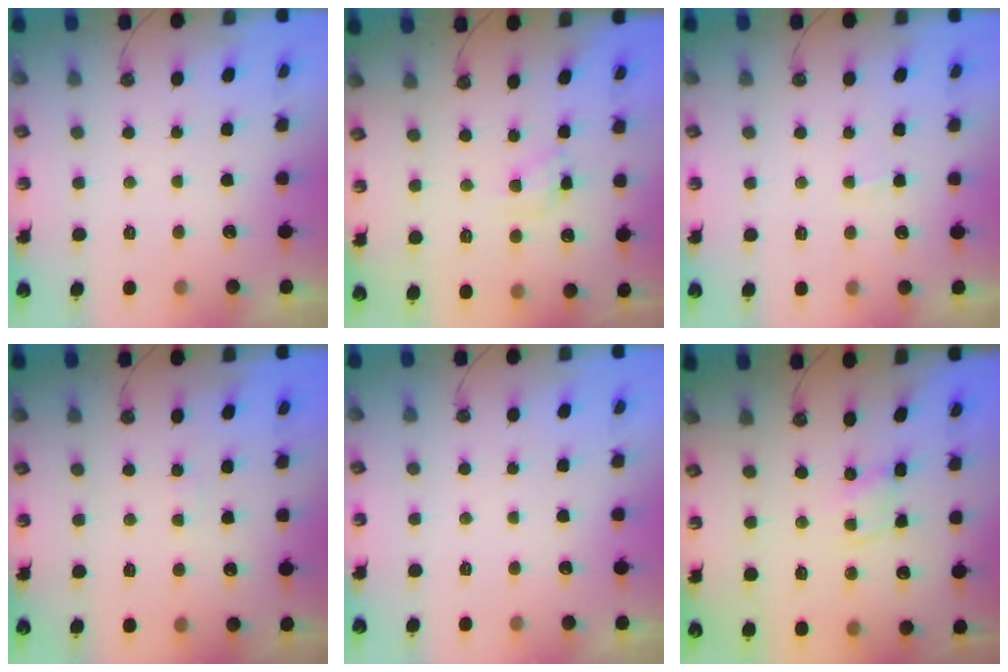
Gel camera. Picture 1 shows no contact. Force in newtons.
{"total": 7.3, "press": 7.3, "slide": 0.4}
{"total": 1.4, "press": 1.3, "slide": 0.2}
{"total": 1.0, "press": 1.0, "slide": 0.1}
{"total": 0.0}
{"total": 2.7, "press": 2.7, "slide": 0.2}